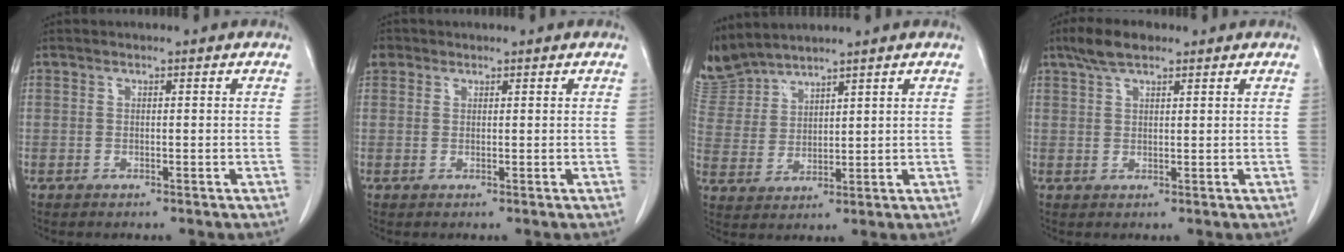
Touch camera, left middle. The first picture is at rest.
{"total": 2.2, "force": [1.2, 1.8, 0.4], "torque": [-0.005, 0.014, 0.021]}
{"total": 8.0, "force": [7.9, 0.9, 0.7], "torque": [-0.036, 0.010, 0.178]}
{"total": 4.5, "force": [3.3, 1.6, 2.7], "torque": [-0.060, 0.014, 0.061]}